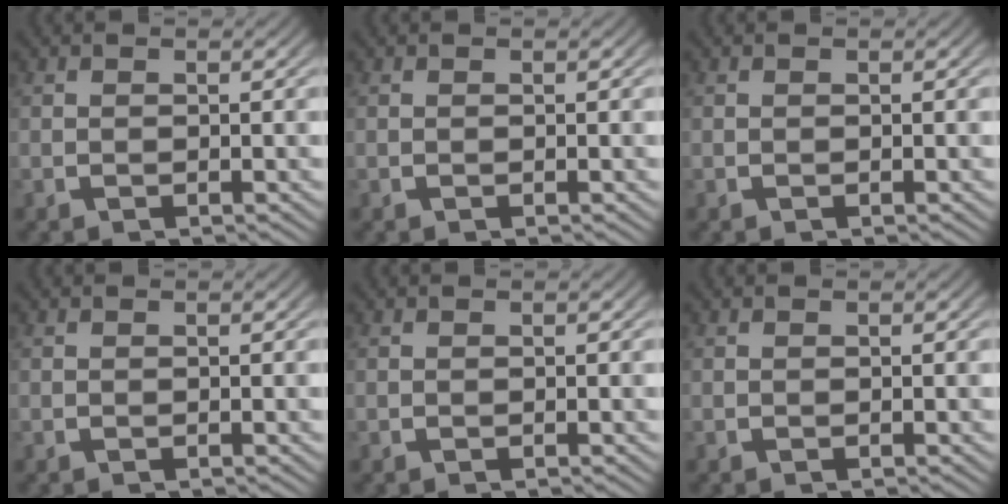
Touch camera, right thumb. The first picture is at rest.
{"total": 0.0}
{"total": 0.0}
{"total": 0.0}
{"total": 0.0}
{"total": 0.0}